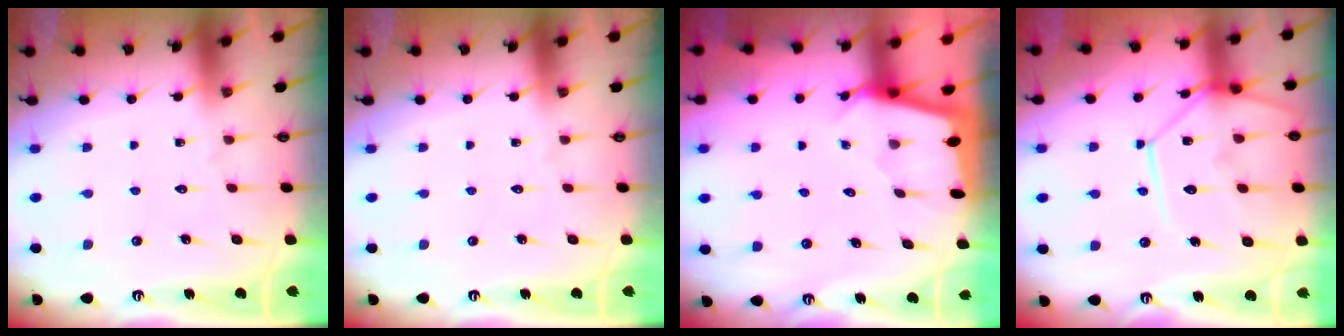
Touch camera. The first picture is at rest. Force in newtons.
{"total": 0.0}
{"total": 2.1, "press": 2.1, "slide": 0.3}
{"total": 15.8, "press": 15.7, "slide": 1.6}